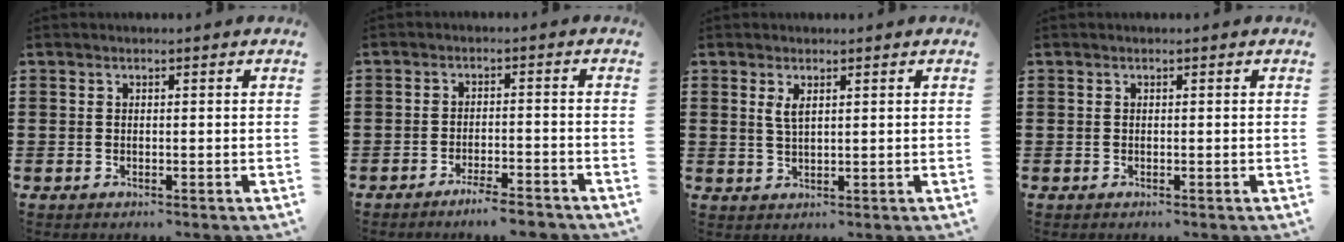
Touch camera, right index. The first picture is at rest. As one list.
[{"total": 3.7, "force": [-3.4, -0.1, 1.6], "torque": [-0.027, -0.002, -0.065]}, {"total": 2.3, "force": [1.1, 0.7, 1.9], "torque": [-0.040, 0.002, 0.019]}, {"total": 0.0}]